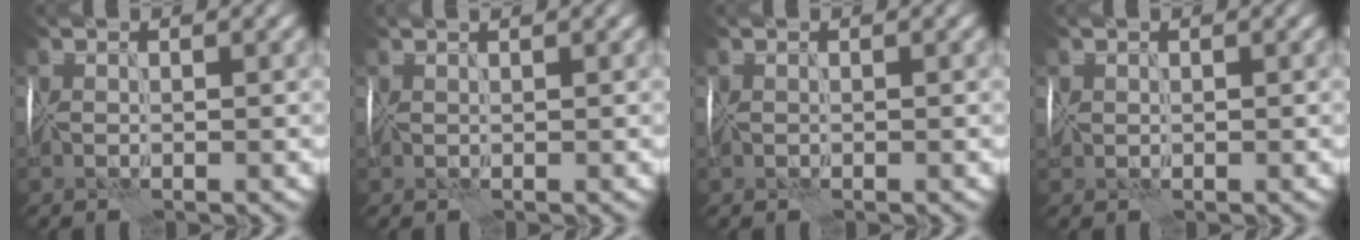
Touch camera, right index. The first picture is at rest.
{"total": 2.4, "force": [1.4, 0.9, 1.7], "torque": [-0.016, 0.019, 0.009]}
{"total": 0.6, "force": [0.1, 0.4, 0.4], "torque": [-0.008, 0.000, 0.001]}
{"total": 1.4, "force": [0.2, 1.2, 0.7], "torque": [-0.014, -0.001, 0.008]}